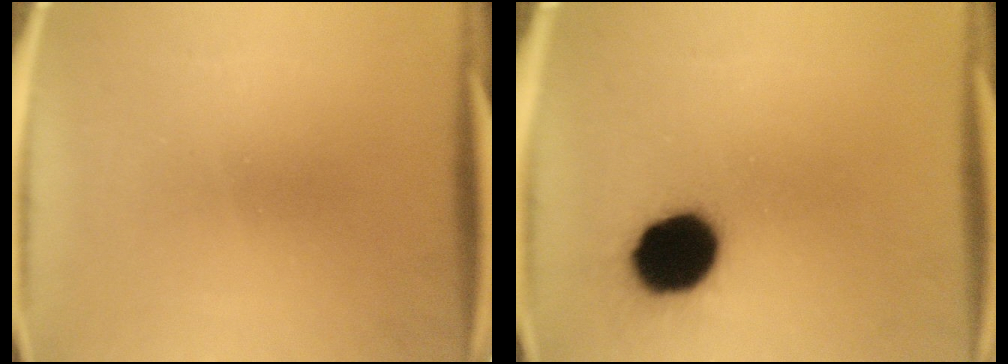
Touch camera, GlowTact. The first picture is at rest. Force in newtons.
{"total": 14.9}